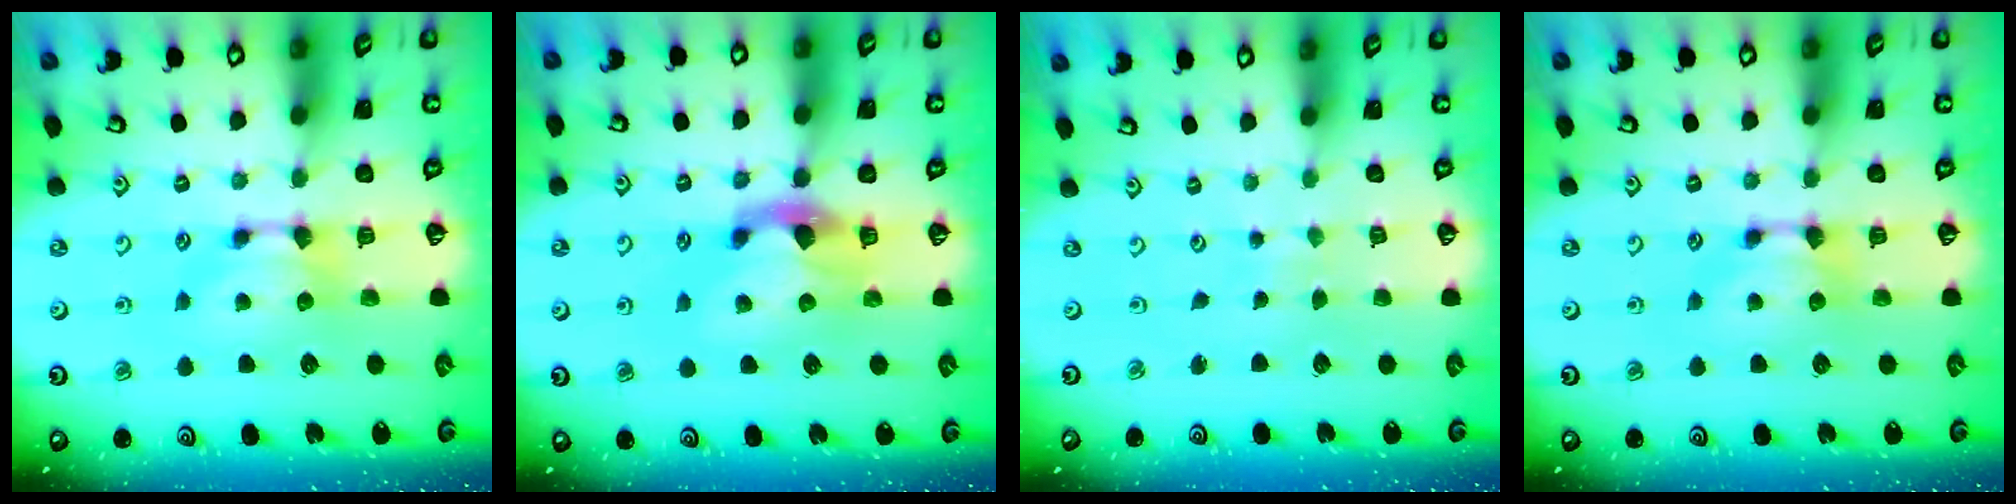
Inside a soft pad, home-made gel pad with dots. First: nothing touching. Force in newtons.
{"total": 2.7, "press": 2.4, "slide": 1.3}
{"total": 5.4, "press": 5.4, "slide": 0.3}
{"total": 0.0}